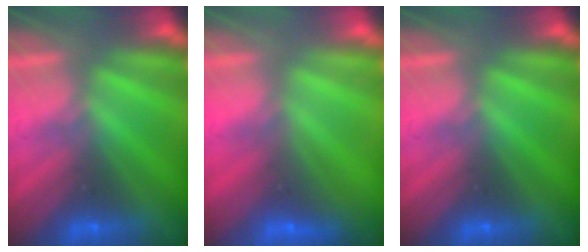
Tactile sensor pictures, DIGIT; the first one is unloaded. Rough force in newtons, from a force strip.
{"total": 3.1}
{"total": 0.0}